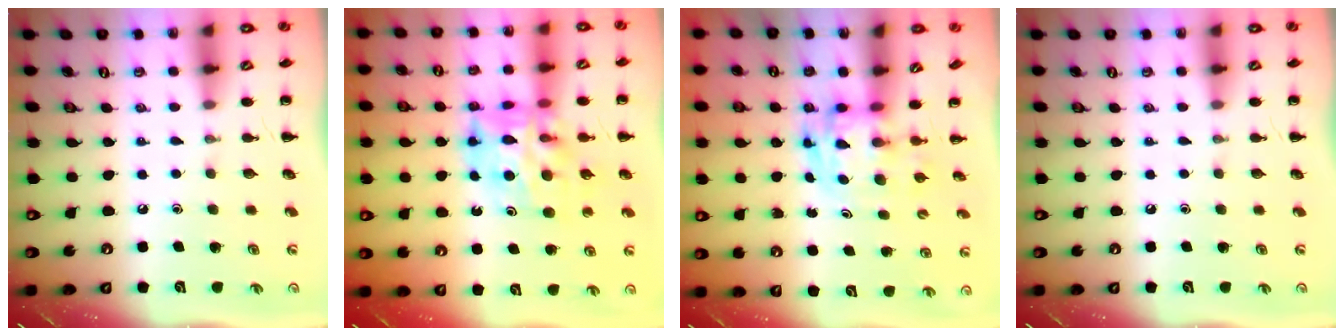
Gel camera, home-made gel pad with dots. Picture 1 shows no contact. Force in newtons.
{"total": 13.5, "press": 12.9, "slide": 4.0}
{"total": 3.3, "press": 3.3, "slide": 0.6}
{"total": 0.0}